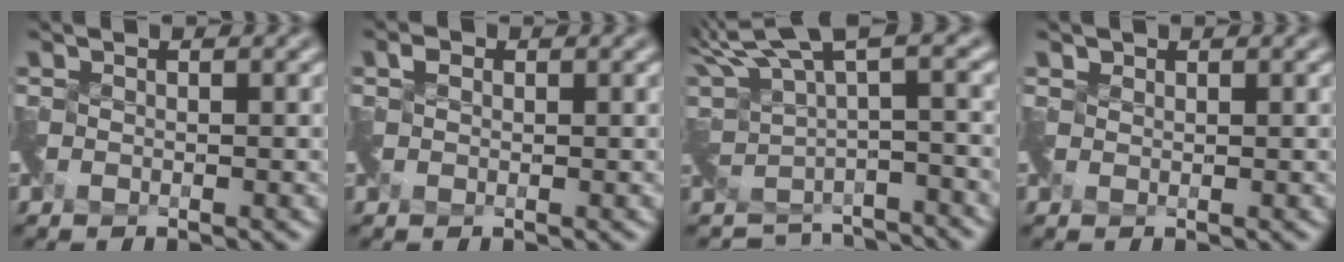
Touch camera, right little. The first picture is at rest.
{"total": 0.9, "force": [-0.2, 0.2, -0.9], "torque": [0.015, -0.001, 0.002]}
{"total": 4.5, "force": [1.3, 2.0, 3.8], "torque": [-0.071, -0.014, 0.047]}
{"total": 0.9, "force": [0.4, 0.1, -0.7], "torque": [0.011, 0.002, 0.015]}